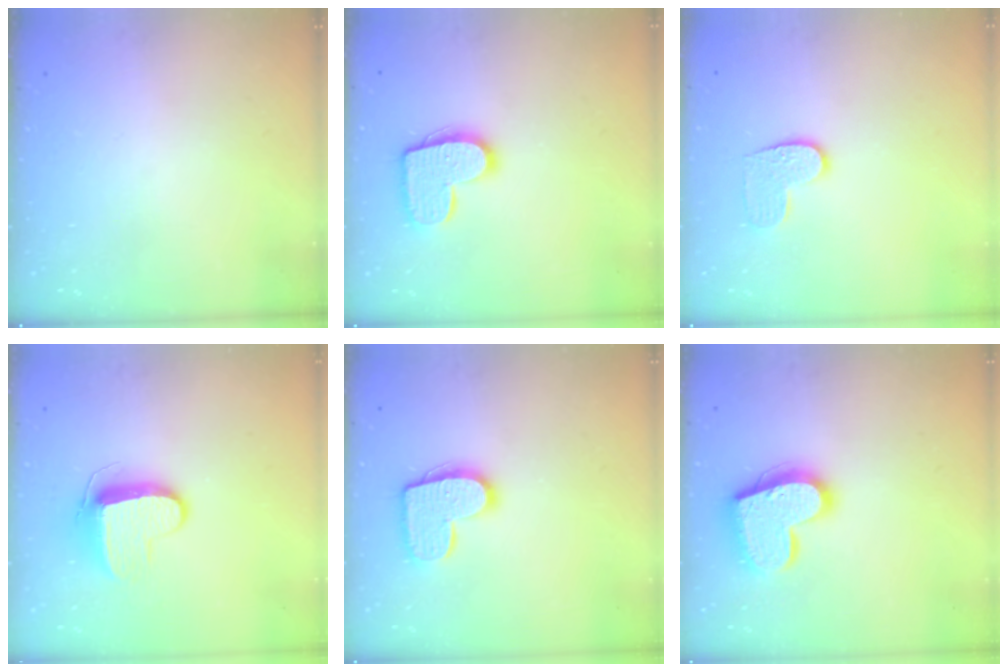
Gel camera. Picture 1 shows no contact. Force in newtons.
{"total": 13.2, "press": 13.2, "slide": 0.7}
{"total": 6.4, "press": 6.4, "slide": 0.3}
{"total": 9.3, "press": 9.3, "slide": 0.5}
{"total": 13.2, "press": 13.2, "slide": 0.7}
{"total": 18.0, "press": 17.9, "slide": 1.4}